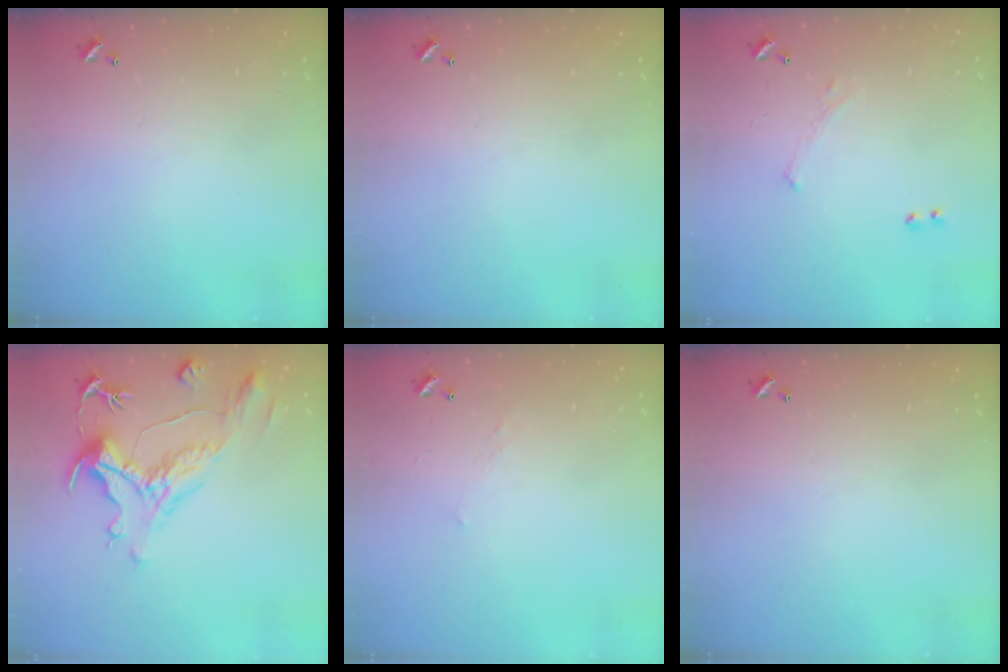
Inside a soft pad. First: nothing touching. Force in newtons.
{"total": 0.0}
{"total": 1.6, "press": 1.5, "slide": 0.6}
{"total": 1.6, "press": 0.6, "slide": 1.5}
{"total": 2.9, "press": 2.8, "slide": 0.4}
{"total": 0.0}